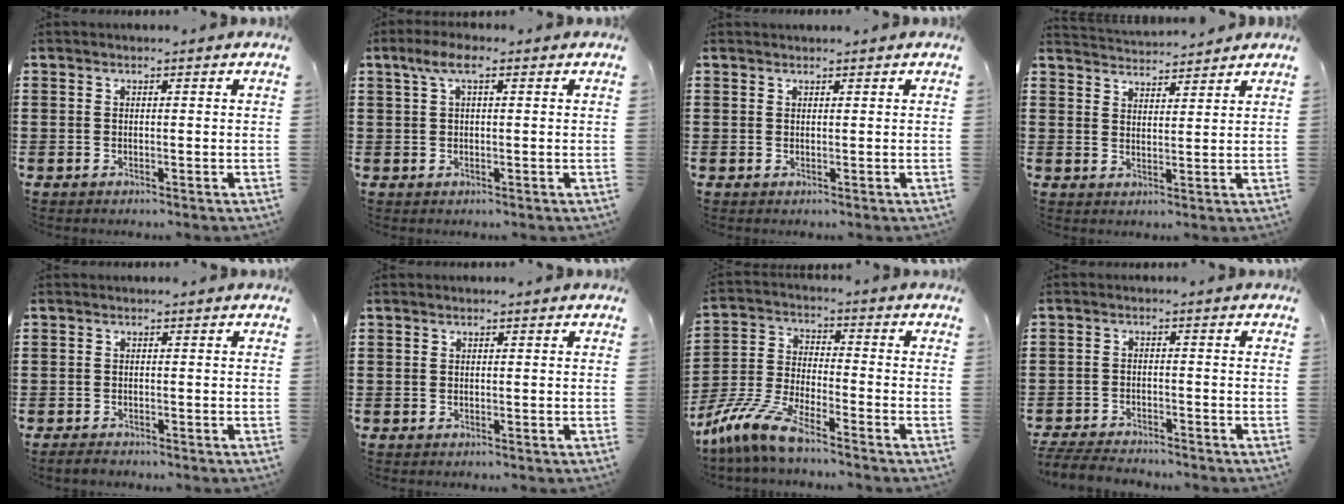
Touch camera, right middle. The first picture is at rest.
{"total": 4.8, "force": [2.6, 1.1, 3.9], "torque": [-0.081, 0.006, 0.044]}
{"total": 0.6, "force": [0.5, 0.3, 0.0], "torque": [0.006, -0.002, 0.008]}
{"total": 3.2, "force": [3.1, 0.0, -0.4], "torque": [-0.002, -0.013, 0.058]}
{"total": 1.1, "force": [-1.0, 0.5, 0.1], "torque": [-0.004, 0.001, -0.021]}
{"total": 0.0}
{"total": 8.9, "force": [-7.6, 0.9, 4.5], "torque": [-0.112, -0.004, -0.154]}
{"total": 4.1, "force": [-4.0, 0.8, 0.6], "torque": [-0.016, 0.002, -0.083]}